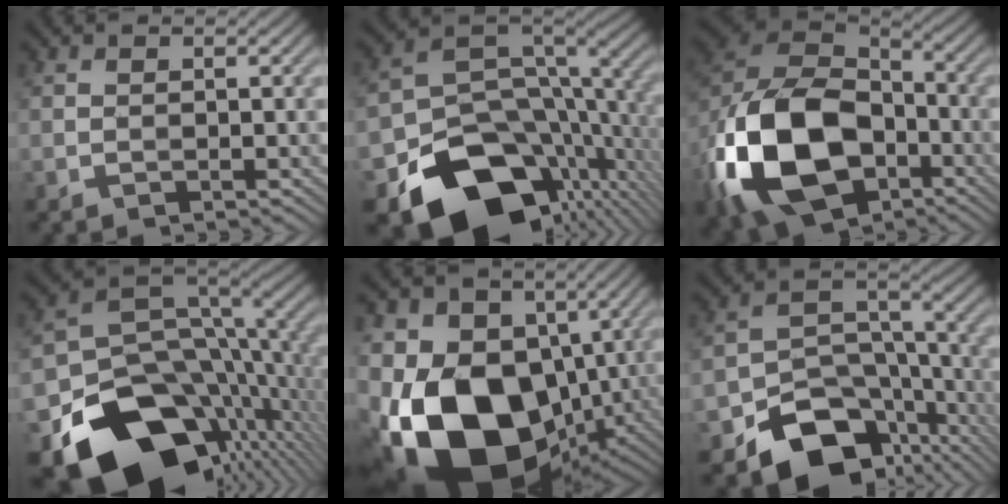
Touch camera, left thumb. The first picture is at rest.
{"total": 16.4, "force": [-7.8, 11.3, 9.1], "torque": [-0.171, -0.039, -0.118]}
{"total": 19.5, "force": [-6.7, 13.4, 12.5], "torque": [-0.301, -0.032, -0.130]}
{"total": 18.0, "force": [-7.6, 12.3, 10.8], "torque": [-0.219, -0.057, -0.101]}
{"total": 20.0, "force": [-4.9, 14.0, 13.5], "torque": [-0.284, -0.018, -0.082]}
{"total": 12.7, "force": [-7.9, 8.2, 5.7], "torque": [-0.094, -0.027, -0.126]}